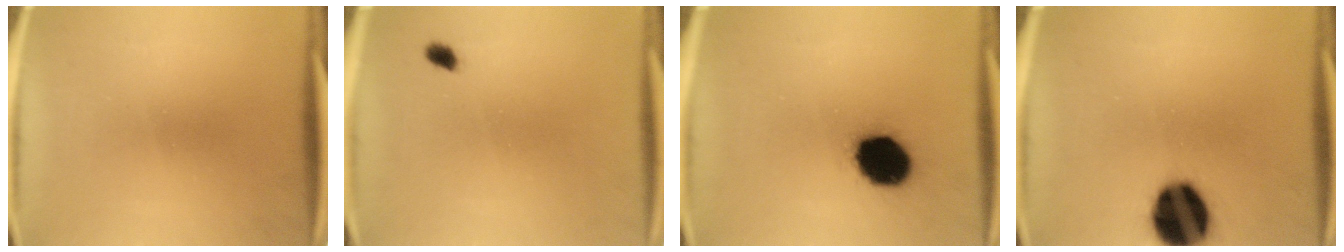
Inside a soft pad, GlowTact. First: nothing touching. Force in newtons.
{"total": 1.4}
{"total": 15.7}
{"total": 17.3}